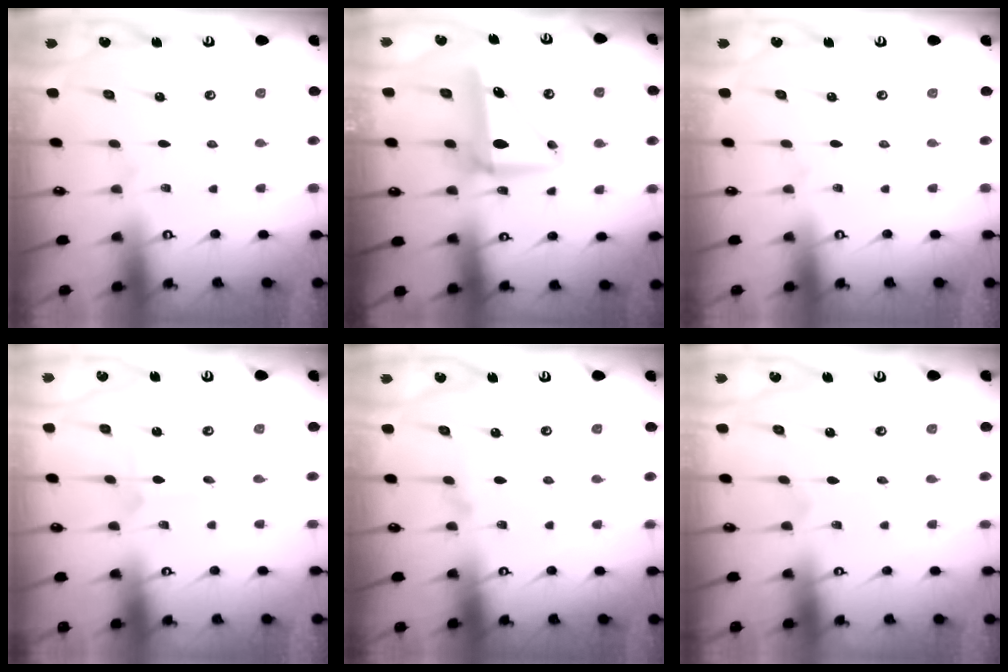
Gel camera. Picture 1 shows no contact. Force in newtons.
{"total": 9.0, "press": 8.8, "slide": 2.0}
{"total": 0.0}
{"total": 1.2, "press": 1.2, "slide": 0.1}
{"total": 0.0}
{"total": 2.3, "press": 2.2, "slide": 0.2}